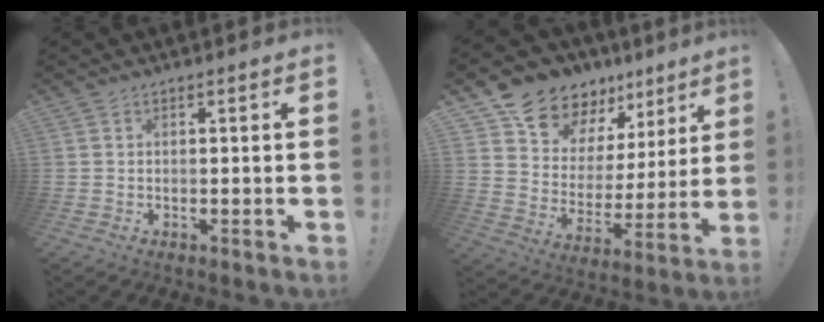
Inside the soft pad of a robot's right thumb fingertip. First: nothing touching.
{"total": 13.1, "force": [11.1, 6.6, 2.1], "torque": [-0.048, -0.096, 0.211]}